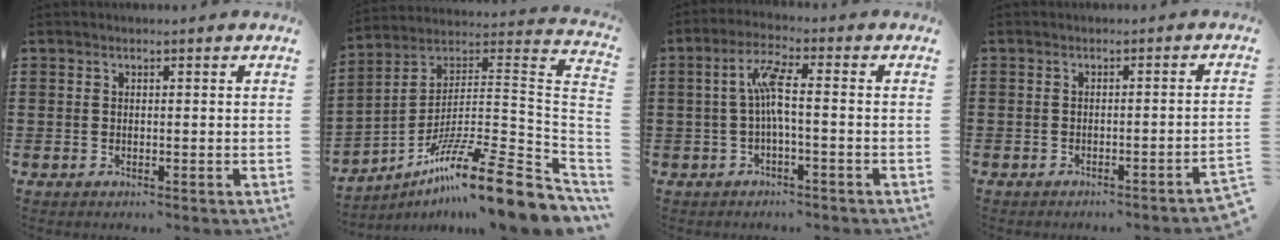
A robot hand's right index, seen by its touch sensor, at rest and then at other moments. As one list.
[{"total": 15.5, "force": [-10.6, 0.0, 11.2], "torque": [-0.181, 0.014, -0.193]}, {"total": 5.1, "force": [-0.3, 0.8, 5.0], "torque": [-0.104, 0.003, -0.012]}, {"total": 1.3, "force": [-1.3, -0.2, 0.4], "torque": [-0.009, 0.001, -0.026]}]